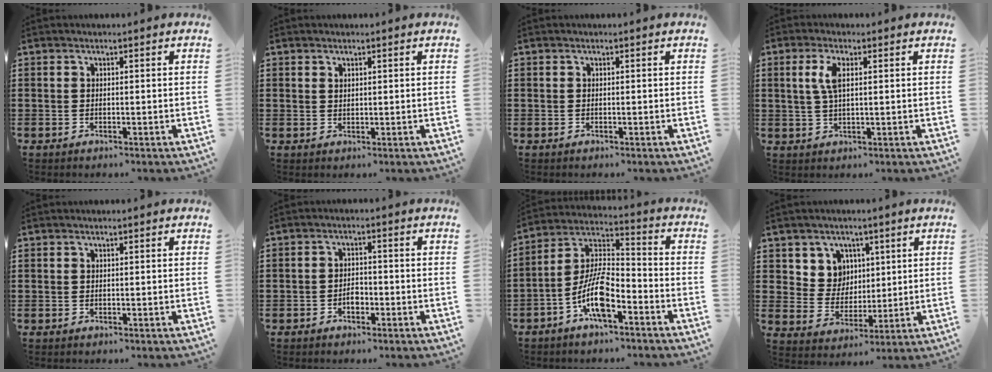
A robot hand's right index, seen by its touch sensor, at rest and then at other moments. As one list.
[{"total": 0.8, "force": [0.6, 0.5, 0.3], "torque": [-0.007, 0.002, 0.012]}, {"total": 0.0}, {"total": 4.3, "force": [1.2, 1.5, 3.8], "torque": [-0.087, 0.007, 0.016]}, {"total": 0.0}, {"total": 2.3, "force": [-1.1, 1.2, 1.6], "torque": [-0.034, -0.001, -0.020]}, {"total": 10.2, "force": [-5.0, 3.6, 8.1], "torque": [-0.188, -0.004, -0.096]}, {"total": 6.8, "force": [3.3, 5.8, 1.2], "torque": [-0.051, 0.001, 0.062]}]